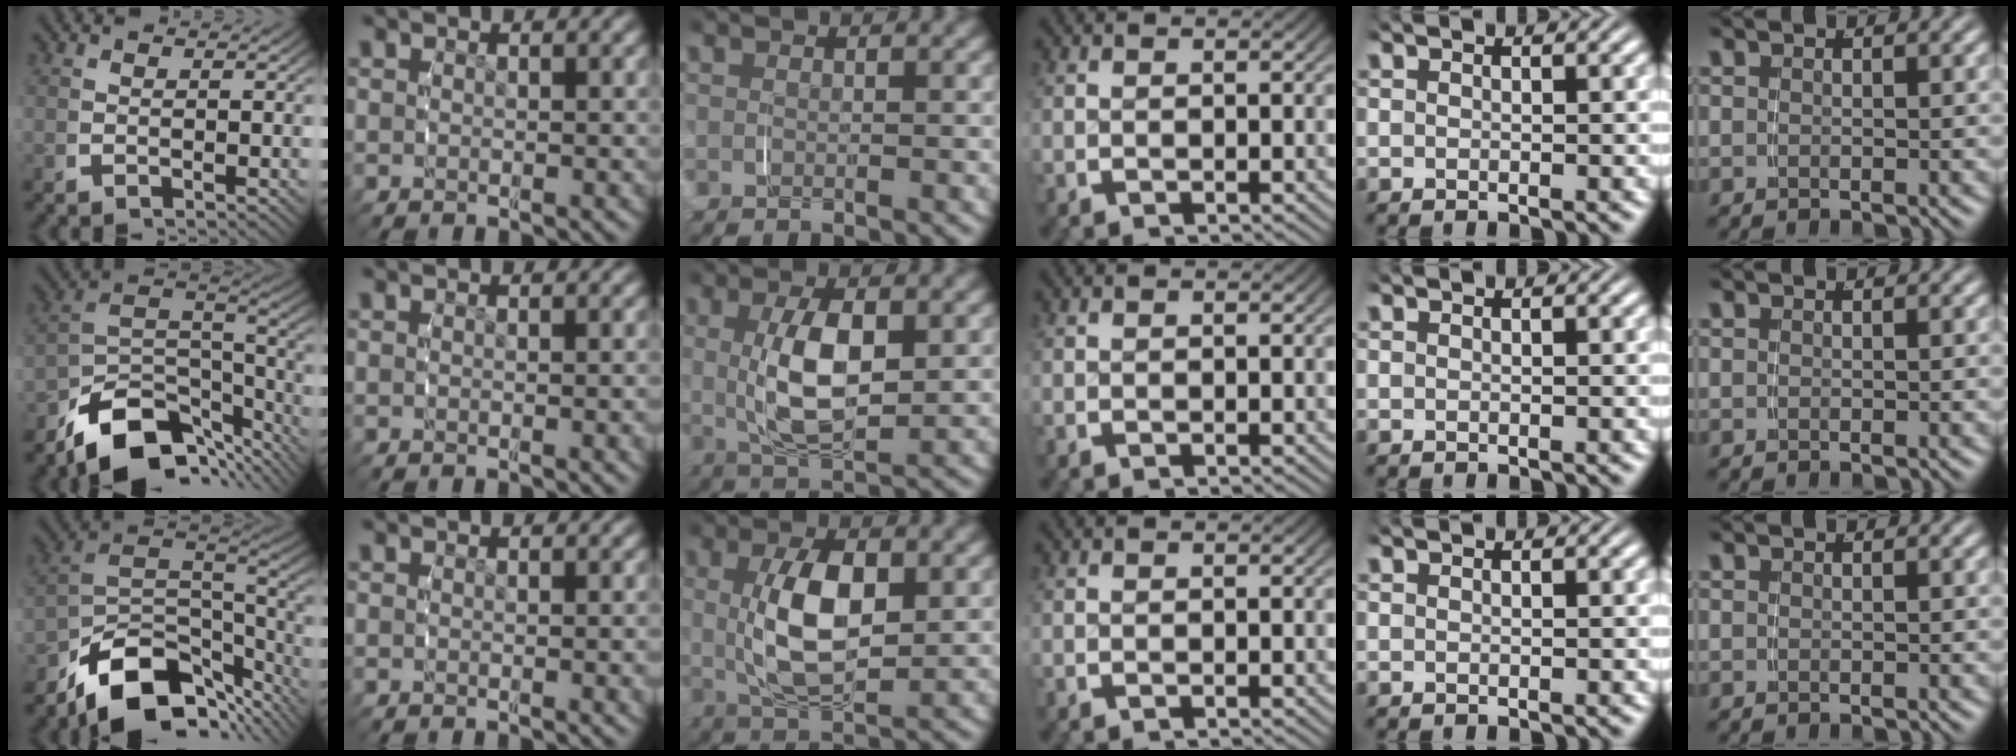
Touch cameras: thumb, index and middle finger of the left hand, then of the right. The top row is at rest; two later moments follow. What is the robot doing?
{"motion": "grasp_and_lifting", "object": "lipstick"}